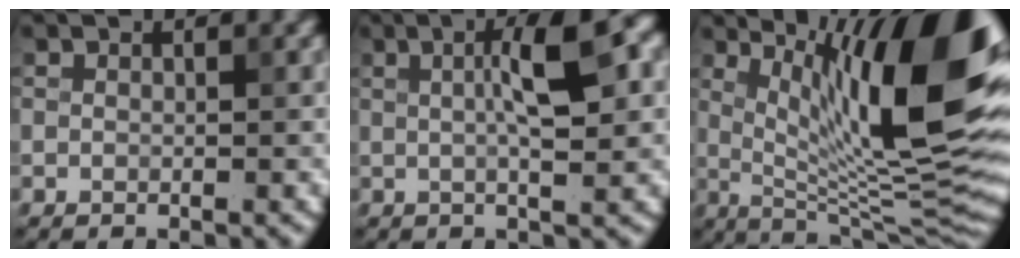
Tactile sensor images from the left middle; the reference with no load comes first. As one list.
[{"total": 5.6, "force": [1.2, 1.0, 5.4], "torque": [-0.089, 0.014, 0.019]}, {"total": 14.5, "force": [4.8, 3.3, 13.3], "torque": [-0.174, -0.001, 0.086]}]